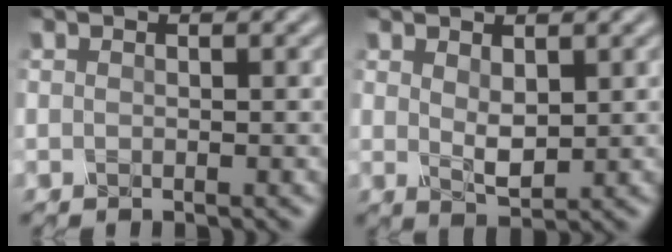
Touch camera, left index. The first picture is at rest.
{"total": 1.7, "force": [0.6, 0.6, 1.5], "torque": [-0.036, -0.004, 0.024]}